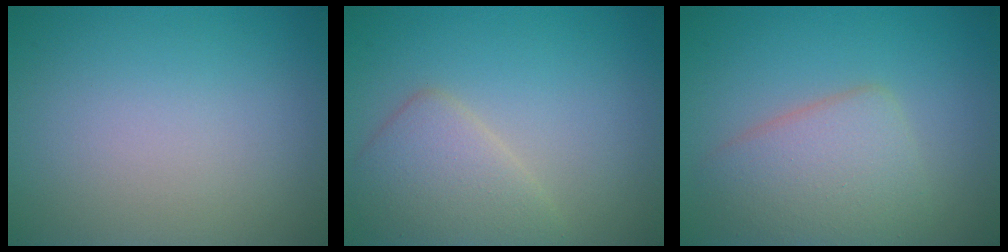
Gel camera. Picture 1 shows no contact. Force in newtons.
{"total": 3.8, "press": 3.7, "slide": 0.3}
{"total": 4.6, "press": 4.6, "slide": 0.4}